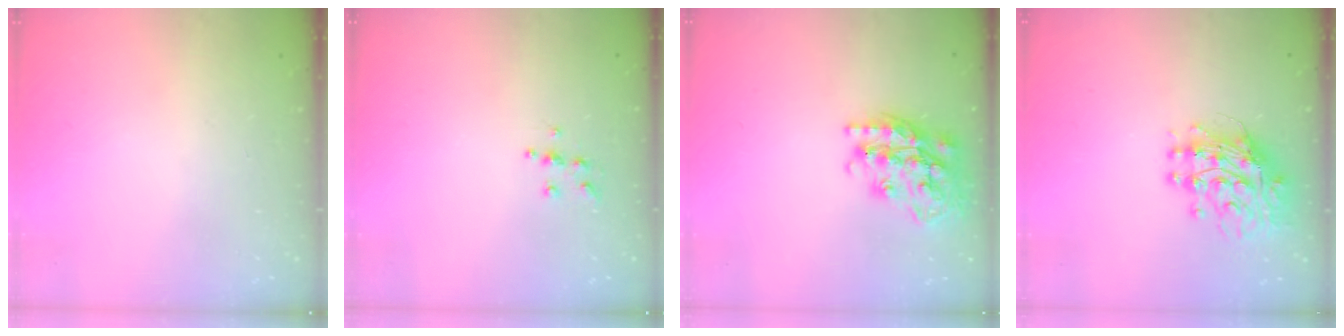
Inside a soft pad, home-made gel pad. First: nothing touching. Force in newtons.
{"total": 5.9, "press": 5.9, "slide": 0.5}
{"total": 22.6, "press": 22.5, "slide": 1.7}
{"total": 13.5, "press": 13.4, "slide": 1.4}